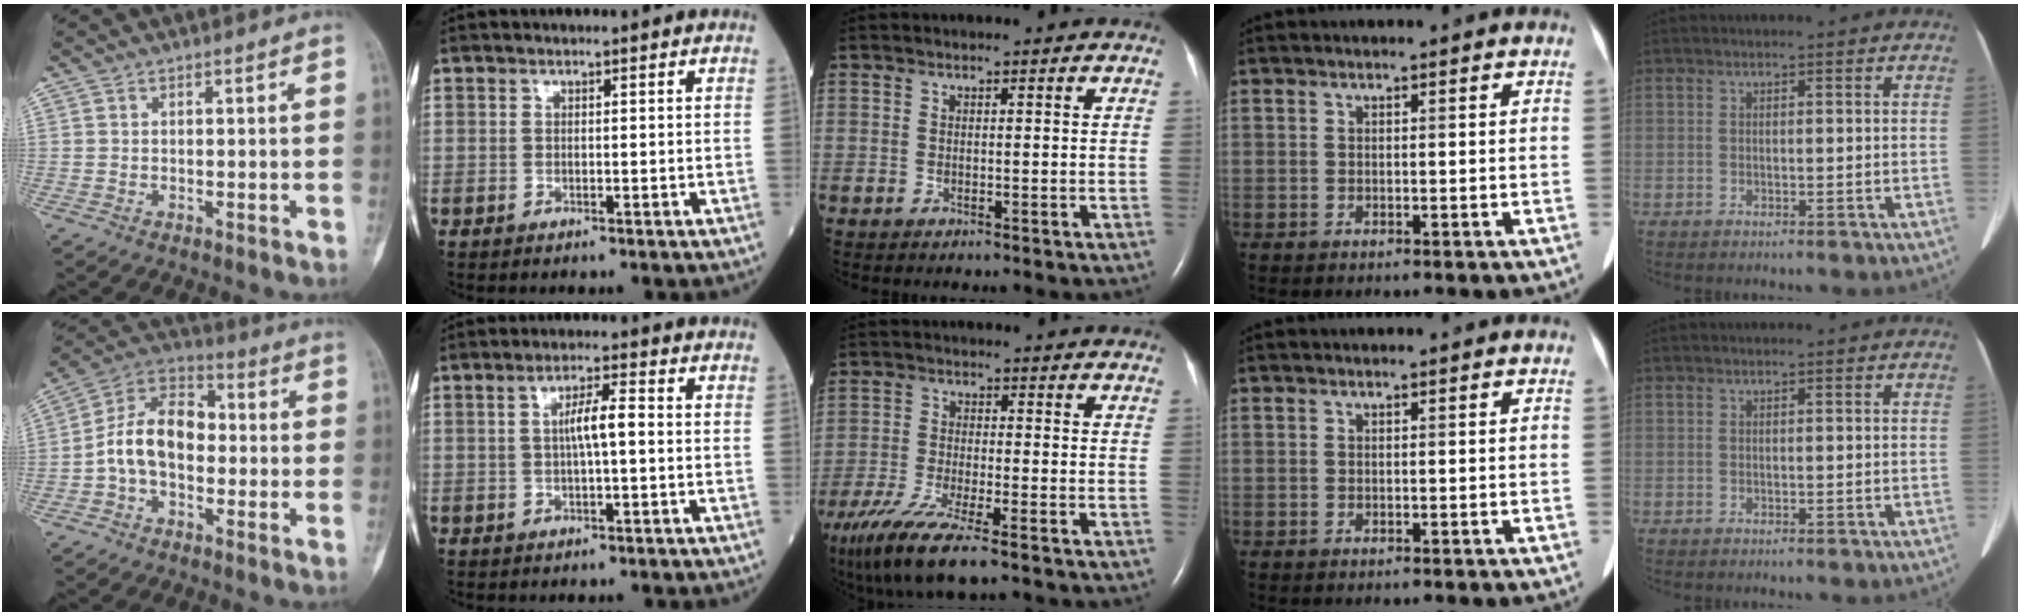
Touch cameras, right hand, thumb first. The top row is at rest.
{"thumb": {"total": 12.3, "force": [-1.4, 7.9, 9.3], "torque": [-0.151, 0.039, -0.039]}, "index": {"total": 4.5, "force": [0.2, 0.6, 4.4], "torque": [-0.081, 0.009, 0.004]}, "middle": {"total": 11.9, "force": [-8.7, 1.4, 8.1], "torque": [-0.162, -0.030, -0.151]}}